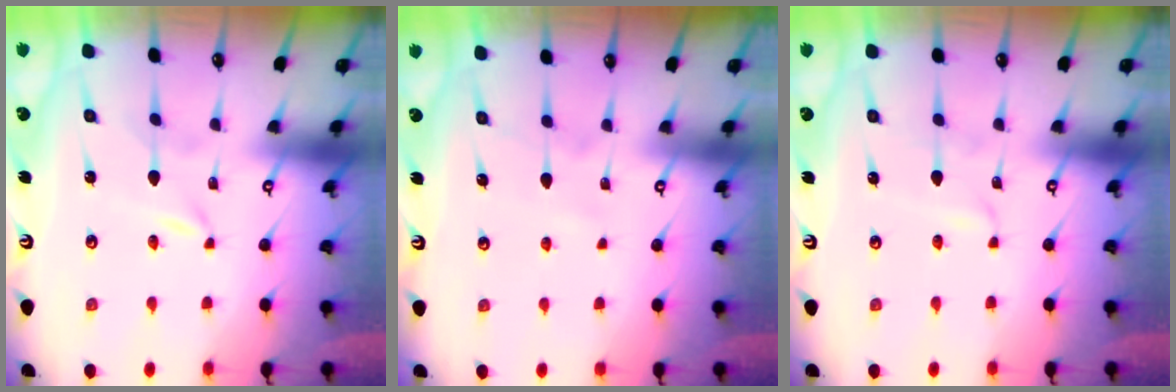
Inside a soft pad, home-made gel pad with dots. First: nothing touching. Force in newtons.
{"total": 4.7, "press": 4.7, "slide": 0.6}
{"total": 1.7, "press": 1.7, "slide": 0.2}